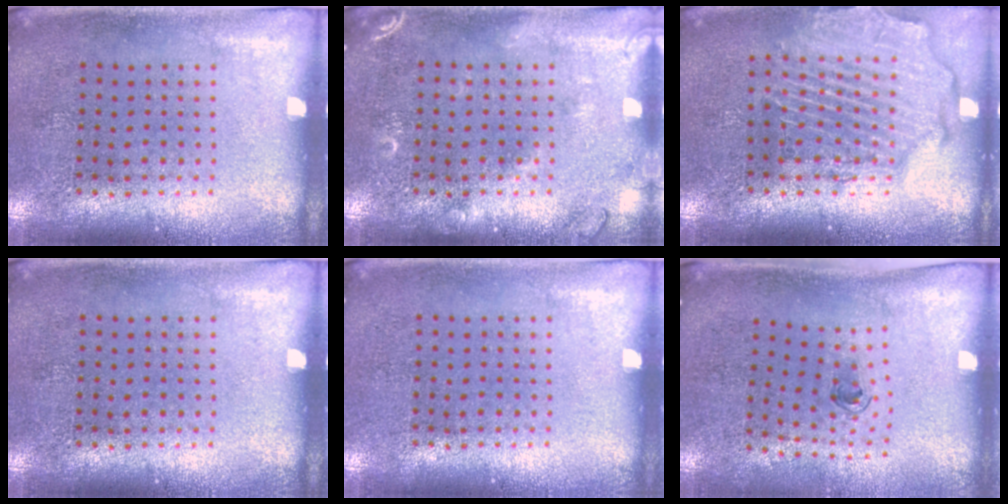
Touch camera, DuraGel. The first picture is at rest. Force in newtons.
{"total": 2.0, "press": 2.0, "slide": 0.3}
{"total": 2.5, "press": 2.2, "slide": 1.1}
{"total": 0.0}
{"total": 0.0}
{"total": 0.6, "press": 0.3, "slide": 0.6}